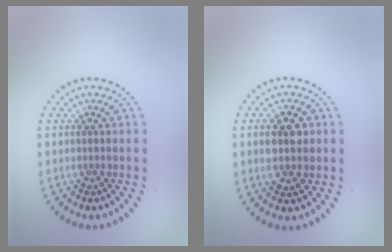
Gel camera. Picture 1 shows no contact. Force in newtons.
{"total": 3.0, "press": 3.0, "slide": 0.3}